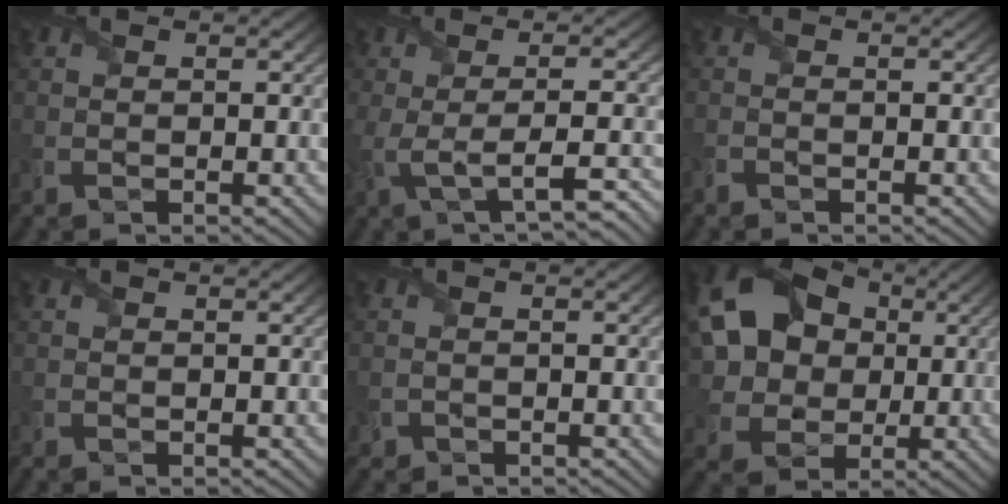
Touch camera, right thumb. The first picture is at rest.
{"total": 5.8, "force": [-1.8, 1.2, 5.3], "torque": [-0.090, 0.000, -0.037]}
{"total": 0.8, "force": [-0.8, 0.1, -0.1], "torque": [0.001, 0.000, -0.017]}
{"total": 0.7, "force": [0.3, 0.5, 0.4], "torque": [-0.008, 0.000, 0.008]}
{"total": 1.0, "force": [-0.6, 0.8, 0.0], "torque": [0.000, -0.006, -0.010]}
{"total": 16.9, "force": [3.1, 13.5, 9.7], "torque": [-0.248, 0.029, 0.053]}